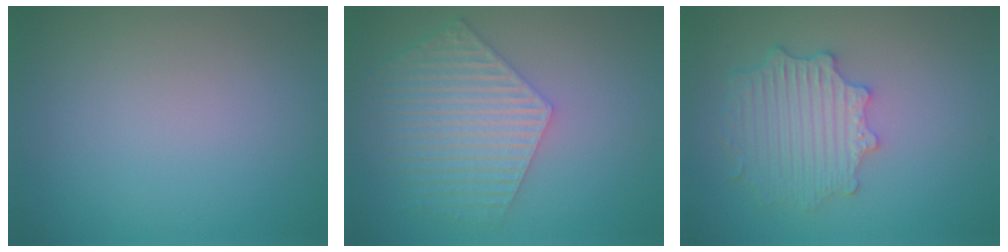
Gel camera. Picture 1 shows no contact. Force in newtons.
{"total": 5.9, "press": 4.6, "slide": 3.6}
{"total": 4.8, "press": 3.9, "slide": 2.7}